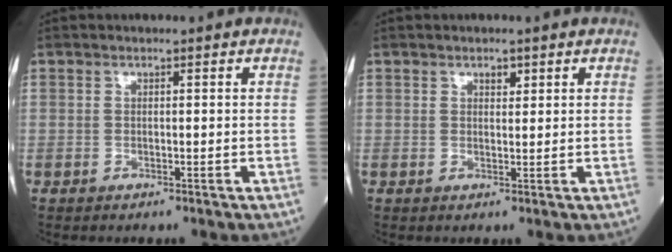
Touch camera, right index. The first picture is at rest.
{"total": 1.3, "force": [0.8, 0.6, 0.8], "torque": [-0.008, -0.002, 0.011]}